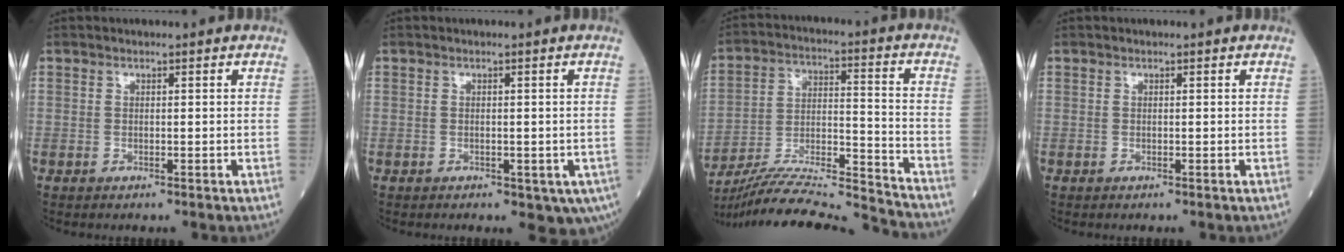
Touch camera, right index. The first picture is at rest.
{"total": 5.2, "force": [-2.6, 2.4, 3.7], "torque": [-0.026, -0.004, -0.032]}
{"total": 20.5, "force": [-19.5, -1.1, 6.1], "torque": [-0.129, -0.005, -0.318]}
{"total": 0.0}